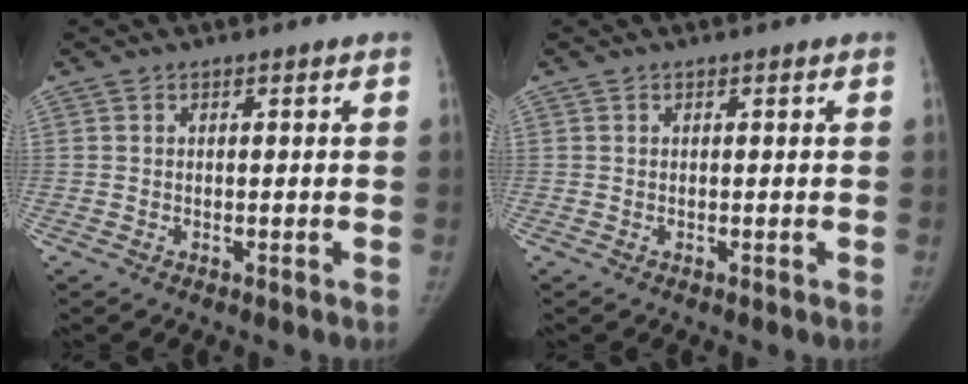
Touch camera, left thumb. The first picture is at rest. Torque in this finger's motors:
{"motor_torque": [0.11, 0.04, -0.17, 0.17, 0.08]}